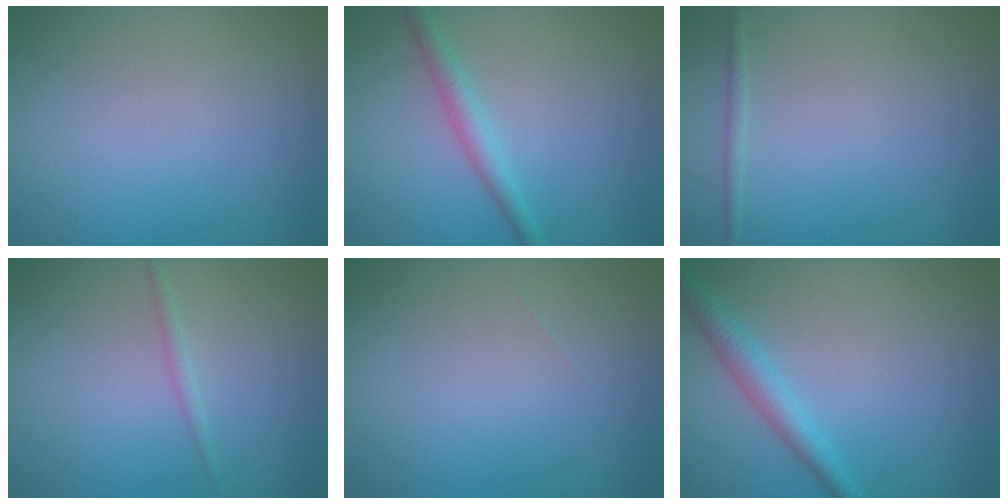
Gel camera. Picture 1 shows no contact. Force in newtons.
{"total": 2.3, "press": 2.3, "slide": 0.0}
{"total": 0.7, "press": 0.7, "slide": 0.0}
{"total": 0.9, "press": 0.9, "slide": 0.1}
{"total": 0.0}
{"total": 2.7, "press": 2.7, "slide": 0.1}